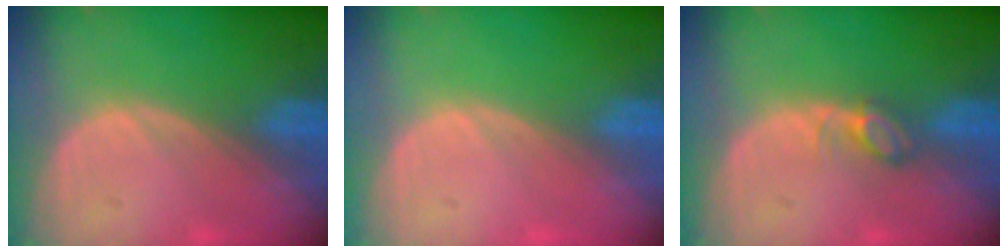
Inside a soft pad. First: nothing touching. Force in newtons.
{"total": 0.0}
{"total": 2.5, "press": 2.4, "slide": 0.3}